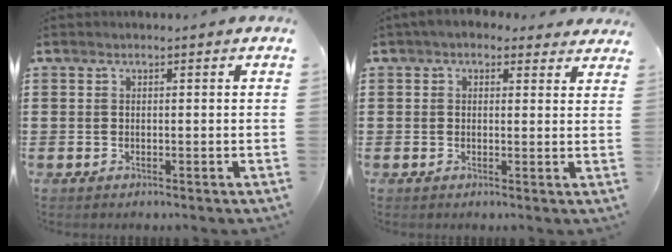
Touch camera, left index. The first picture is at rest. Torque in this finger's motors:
{"motor_torque": [2.14, 0.00, 0.31, -0.04]}